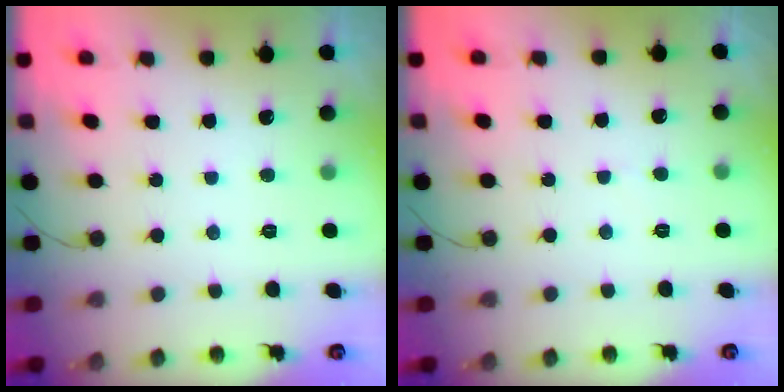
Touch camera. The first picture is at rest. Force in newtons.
{"total": 2.8, "press": 2.8, "slide": 0.3}